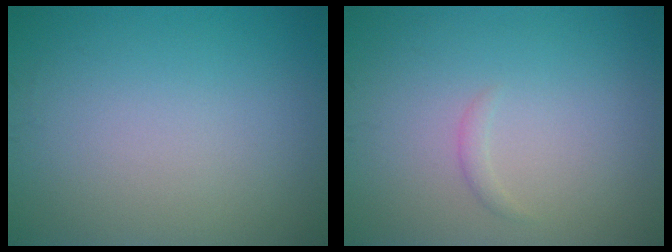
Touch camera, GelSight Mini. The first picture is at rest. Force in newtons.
{"total": 0.7, "press": 0.7, "slide": 0.0}